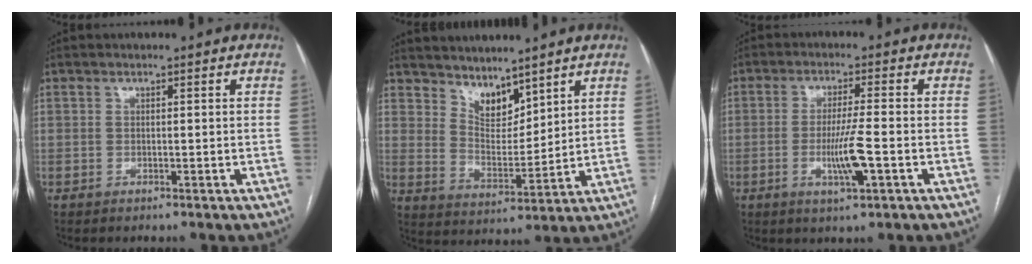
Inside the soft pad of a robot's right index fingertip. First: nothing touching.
{"total": 7.0, "force": [5.8, 2.7, 2.7], "torque": [-0.051, -0.001, 0.122]}
{"total": 6.7, "force": [-2.2, 0.3, 6.3], "torque": [-0.119, -0.010, -0.037]}